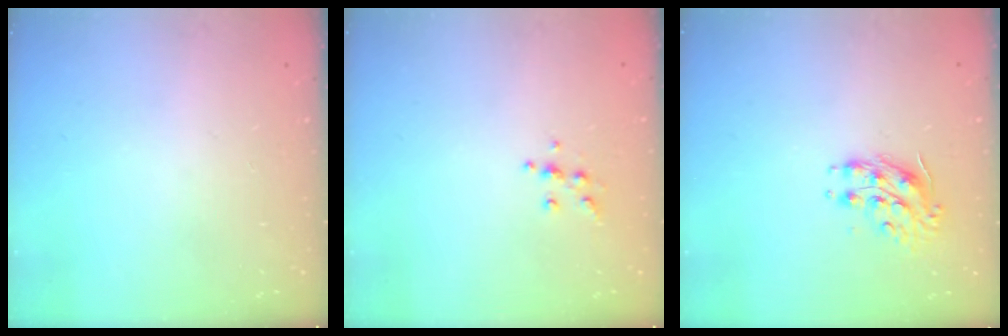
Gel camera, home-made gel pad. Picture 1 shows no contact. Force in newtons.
{"total": 6.4, "press": 6.4, "slide": 0.5}
{"total": 8.7, "press": 8.7, "slide": 0.5}